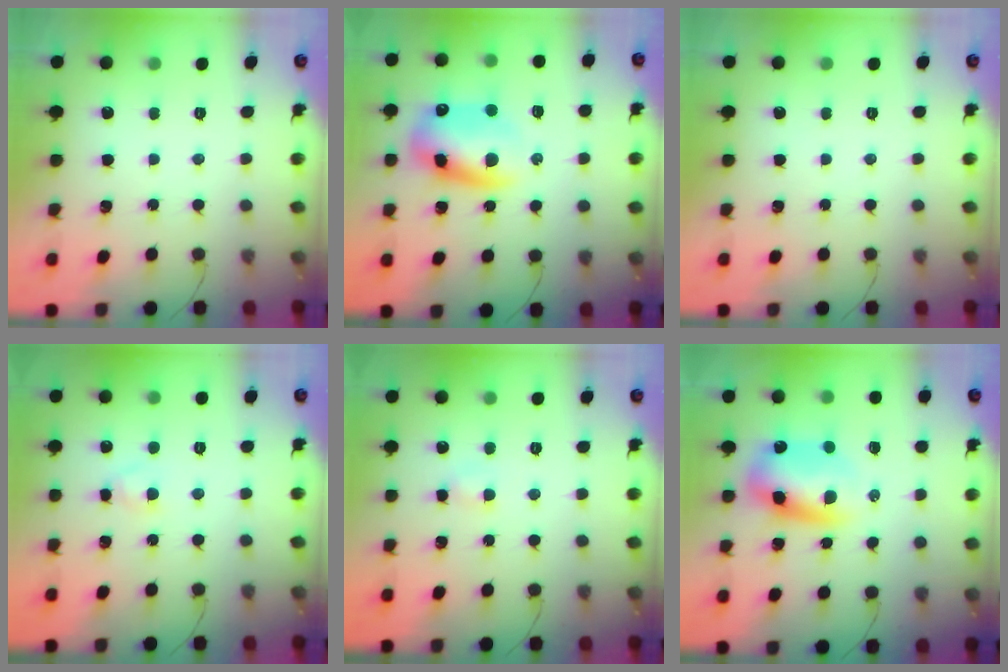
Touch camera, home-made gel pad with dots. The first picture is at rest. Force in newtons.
{"total": 13.0, "press": 12.7, "slide": 2.8}
{"total": 0.0}
{"total": 2.5, "press": 2.3, "slide": 1.0}
{"total": 2.9, "press": 2.8, "slide": 0.8}
{"total": 9.8, "press": 9.5, "slide": 2.6}